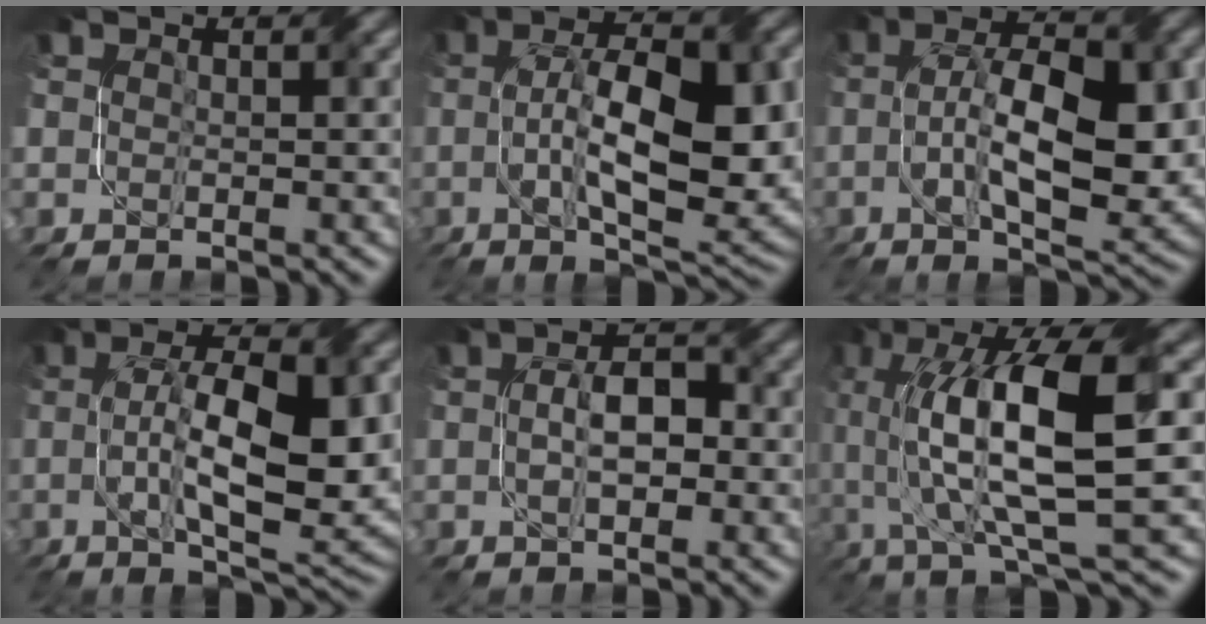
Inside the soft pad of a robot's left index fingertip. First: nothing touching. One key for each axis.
{"total": 13.1, "fx": -0.2, "fy": 5.2, "fz": 12.1, "tx": -0.193, "ty": 0.002, "tz": 0.005}
{"total": 11.6, "fx": -0.5, "fy": 4.5, "fz": 10.7, "tx": -0.179, "ty": 0.000, "tz": 0.002}
{"total": 11.5, "fx": 0.0, "fy": 4.1, "fz": 10.8, "tx": -0.176, "ty": 0.001, "tz": 0.008}
{"total": 3.9, "fx": -0.3, "fy": 1.8, "fz": 3.4, "tx": -0.059, "ty": 0.011, "tz": -0.004}
{"total": 13.2, "fx": 0.6, "fy": 4.3, "fz": 12.5, "tx": -0.228, "ty": 0.005, "tz": 0.021}